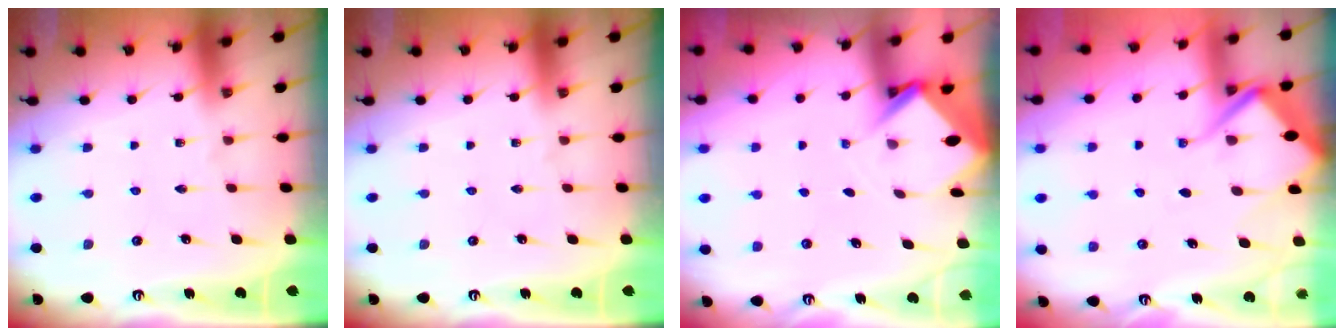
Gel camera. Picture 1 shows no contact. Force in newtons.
{"total": 0.0}
{"total": 3.2, "press": 3.2, "slide": 0.2}
{"total": 8.0, "press": 7.9, "slide": 1.0}